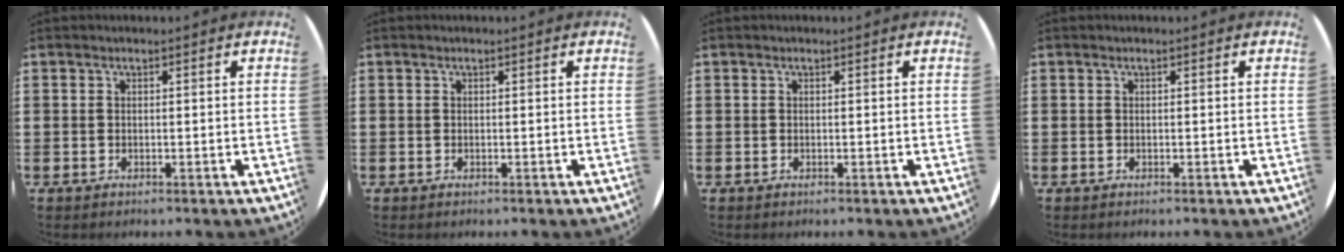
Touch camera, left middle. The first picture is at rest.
{"total": 0.0}
{"total": 0.0}
{"total": 0.0}